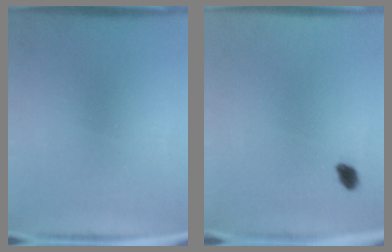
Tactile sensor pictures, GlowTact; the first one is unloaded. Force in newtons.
{"total": 1.9}